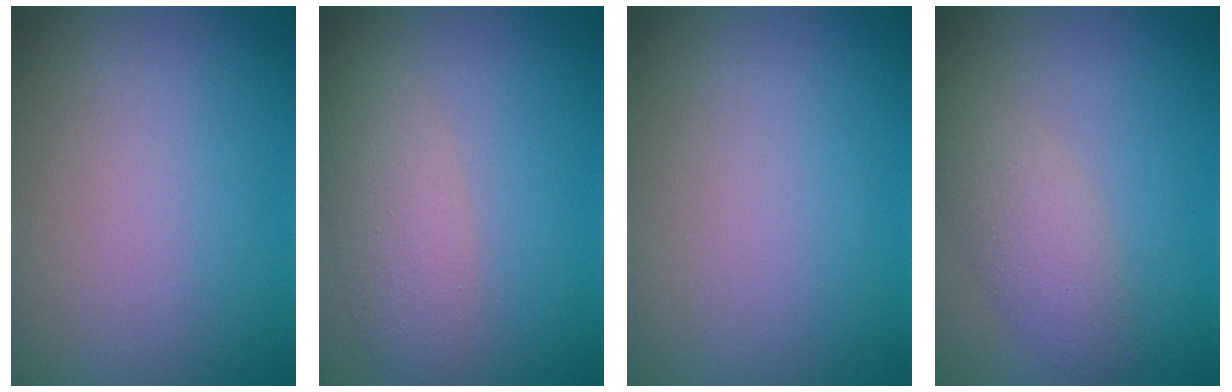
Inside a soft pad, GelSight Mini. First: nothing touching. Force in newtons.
{"total": 2.9, "press": 2.9, "slide": 0.2}
{"total": 0.0}
{"total": 2.9, "press": 2.9, "slide": 0.0}